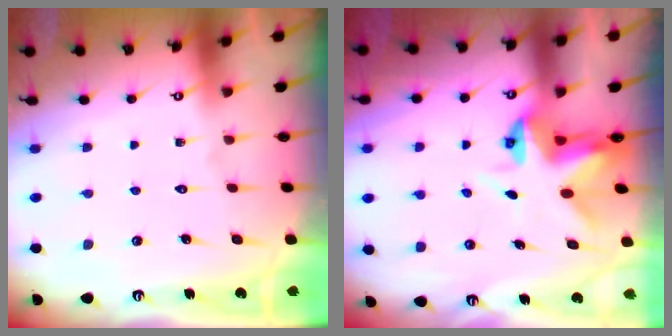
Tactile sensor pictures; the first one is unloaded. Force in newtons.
{"total": 4.1, "press": 4.1, "slide": 0.2}